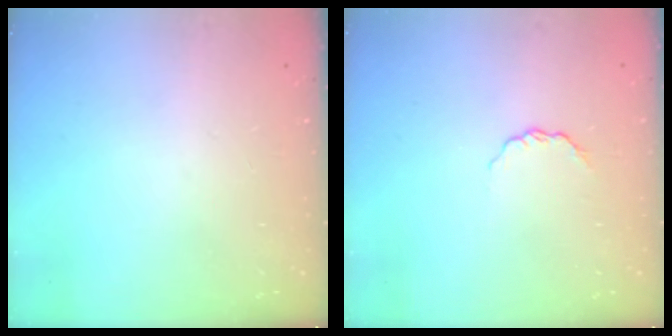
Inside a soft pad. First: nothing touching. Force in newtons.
{"total": 3.3, "press": 3.3, "slide": 0.3}